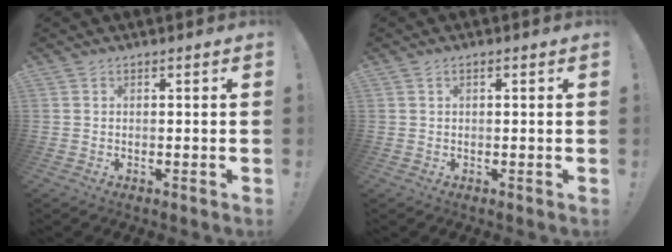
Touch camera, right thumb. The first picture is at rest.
{"total": 0.7, "force": [-0.1, 0.3, 0.6], "torque": [-0.013, 0.004, -0.002]}